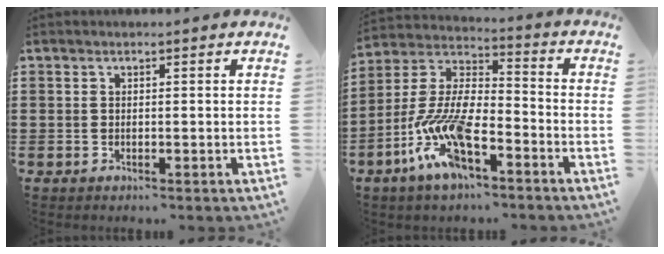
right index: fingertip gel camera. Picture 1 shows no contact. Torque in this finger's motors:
{"motor_torque": [2.14, 0.00, 1.05, 0.21]}